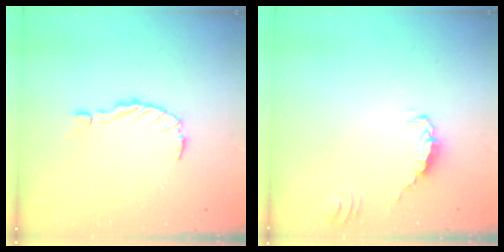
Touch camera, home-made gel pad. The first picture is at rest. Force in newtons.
{"total": 0.5, "press": 0.5, "slide": 0.2}